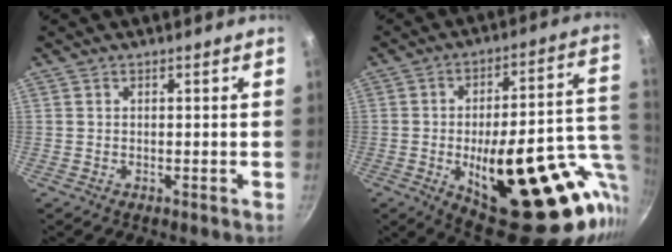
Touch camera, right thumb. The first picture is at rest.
{"total": 30.6, "force": [-6.9, 12.4, 27.1], "torque": [-0.335, 0.008, -0.075]}